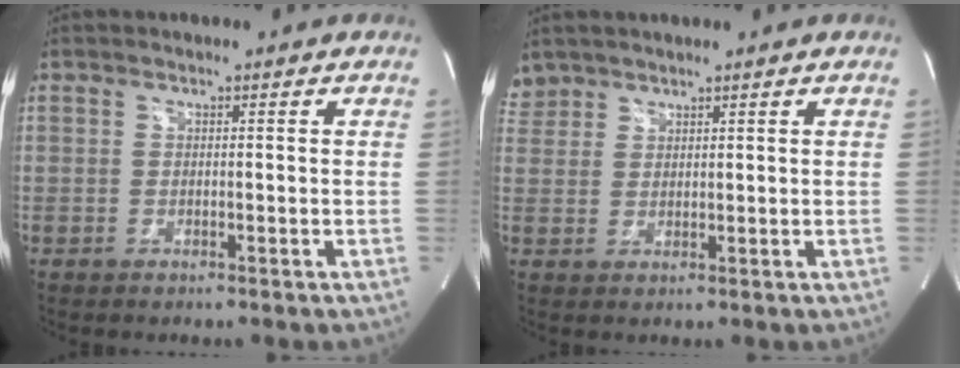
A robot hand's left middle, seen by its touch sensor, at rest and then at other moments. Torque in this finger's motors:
{"motor_torque": [0.62, -0.73, 0.04, 0.01]}